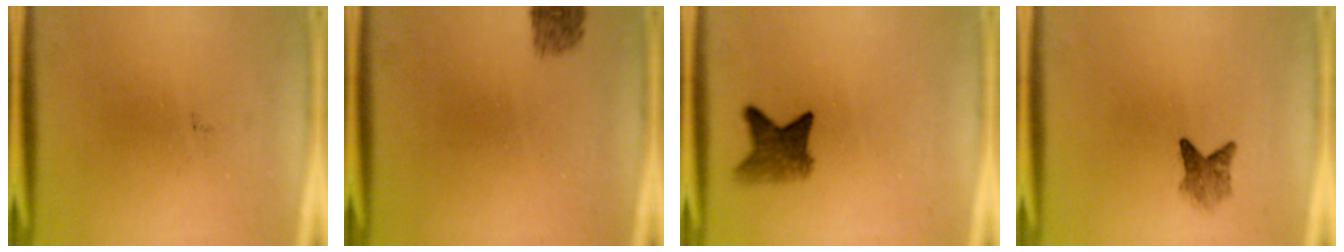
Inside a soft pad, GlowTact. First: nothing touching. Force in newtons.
{"total": 1.8}
{"total": 4.3}
{"total": 2.6}